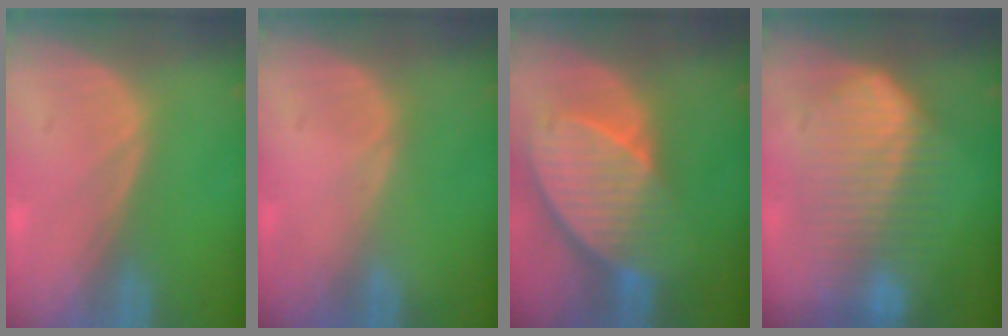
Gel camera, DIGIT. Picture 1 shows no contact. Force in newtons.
{"total": 0.0}
{"total": 10.2, "press": 8.8, "slide": 5.0}
{"total": 9.7, "press": 9.7, "slide": 0.8}